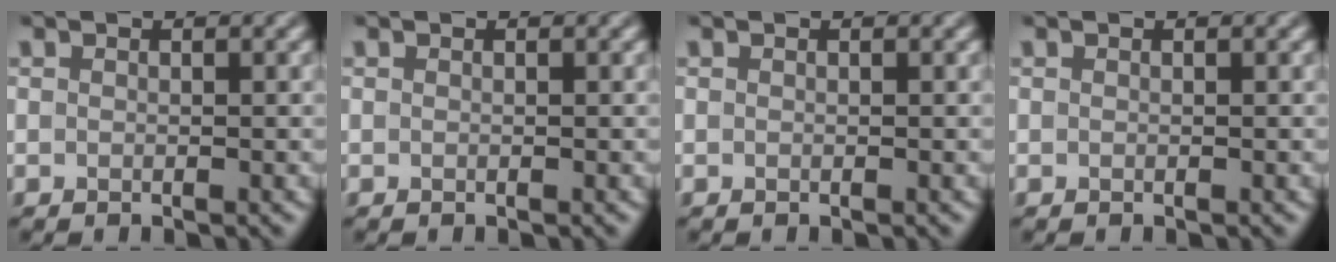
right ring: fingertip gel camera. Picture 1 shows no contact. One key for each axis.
{"total": 0.0}
{"total": 0.0}
{"total": 0.0}